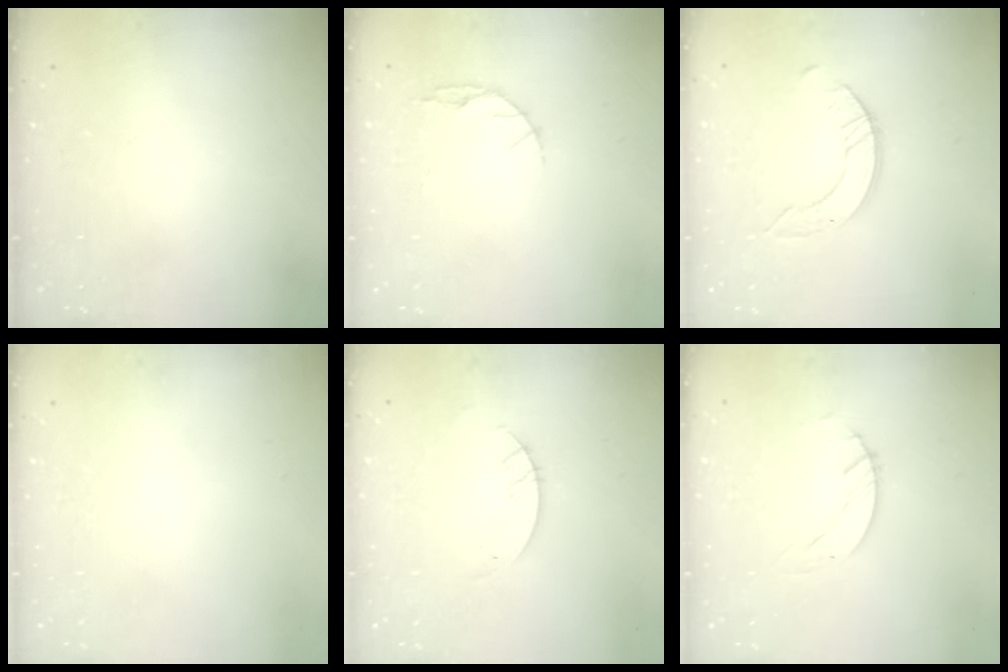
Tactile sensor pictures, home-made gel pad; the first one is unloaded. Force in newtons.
{"total": 4.4, "press": 4.4, "slide": 0.5}
{"total": 5.0, "press": 5.0, "slide": 0.4}
{"total": 0.0}
{"total": 2.8, "press": 2.8, "slide": 0.2}
{"total": 0.8, "press": 0.8, "slide": 0.2}